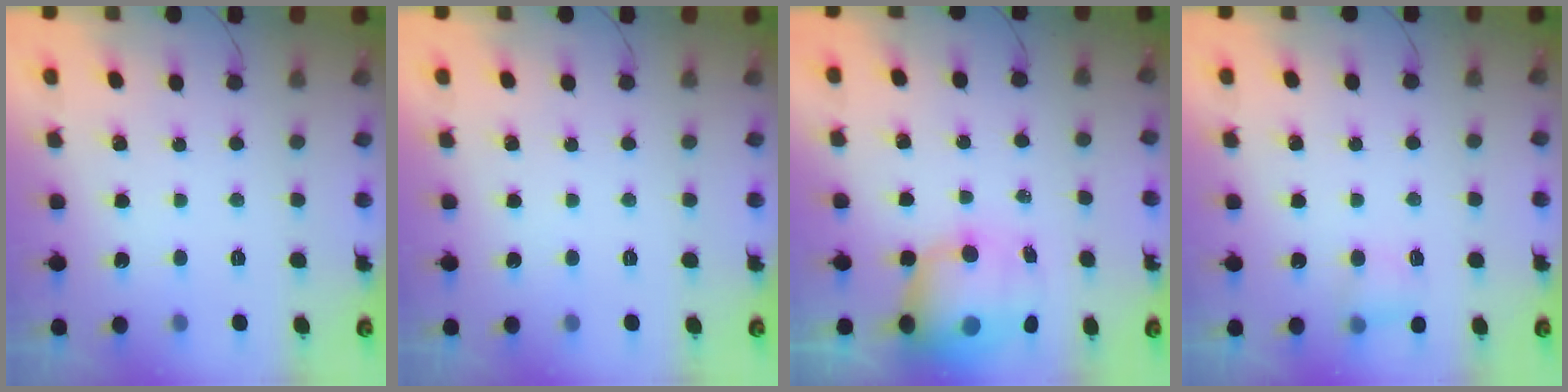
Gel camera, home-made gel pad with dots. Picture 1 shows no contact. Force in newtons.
{"total": 0.0}
{"total": 12.0, "press": 11.6, "slide": 2.9}
{"total": 7.8, "press": 4.7, "slide": 6.2}